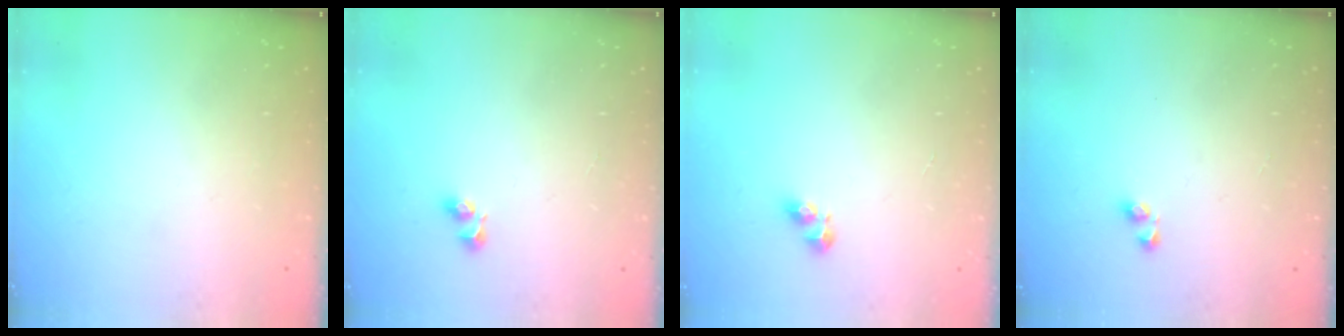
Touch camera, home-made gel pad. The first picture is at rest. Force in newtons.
{"total": 4.6, "press": 4.3, "slide": 1.8}
{"total": 5.0, "press": 5.0, "slide": 0.6}
{"total": 3.1, "press": 3.1, "slide": 0.2}